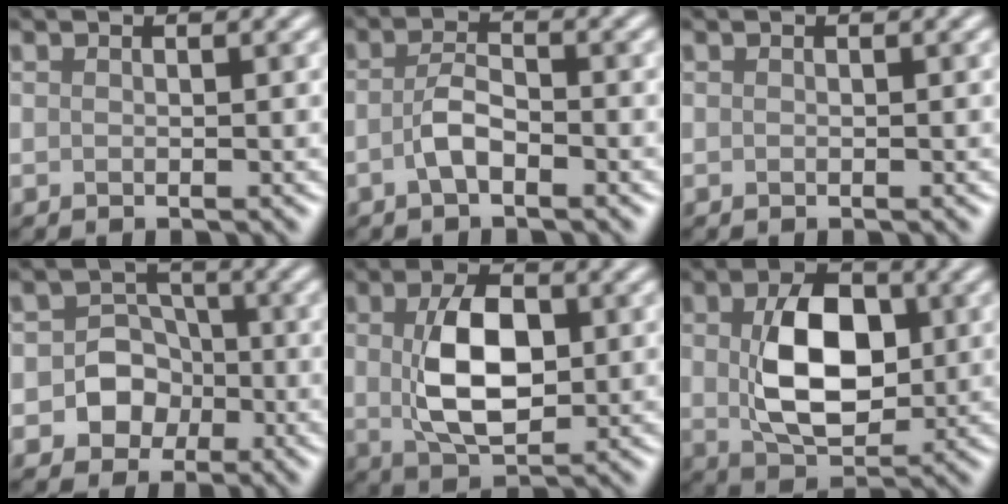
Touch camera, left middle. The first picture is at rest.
{"total": 2.5, "force": [-1.1, 1.0, 2.0], "torque": [-0.041, 0.005, -0.025]}
{"total": 0.0}
{"total": 4.7, "force": [-1.3, 4.2, 1.5], "torque": [0.010, 0.014, -0.039]}
{"total": 7.0, "force": [0.5, 4.0, 5.7], "torque": [-0.116, 0.000, 0.013]}
{"total": 8.0, "force": [0.6, 5.0, 6.2], "torque": [-0.116, -0.003, 0.013]}